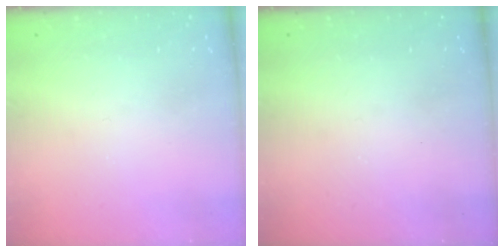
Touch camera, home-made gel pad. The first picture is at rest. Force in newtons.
{"total": 0.0}